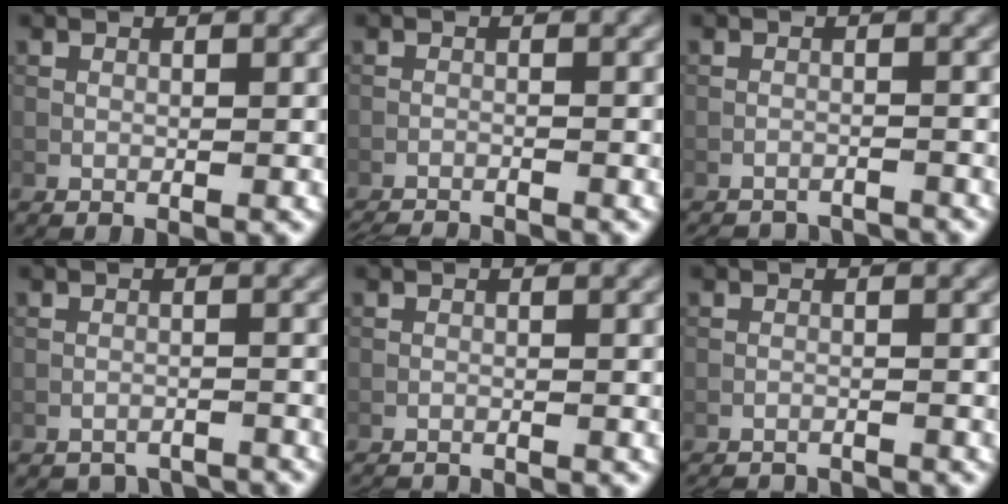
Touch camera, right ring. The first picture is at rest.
{"total": 5.3, "force": [-5.2, 0.7, 1.0], "torque": [-0.019, -0.014, -0.076]}
{"total": 5.6, "force": [-5.5, 0.8, 0.6], "torque": [-0.007, -0.005, -0.076]}
{"total": 4.3, "force": [-4.3, 0.7, 0.1], "torque": [-0.003, -0.002, -0.057]}
{"total": 2.5, "force": [-2.5, 0.3, 0.4], "torque": [-0.013, -0.007, -0.040]}
{"total": 5.1, "force": [-5.0, 0.7, 0.8], "torque": [-0.013, -0.008, -0.071]}